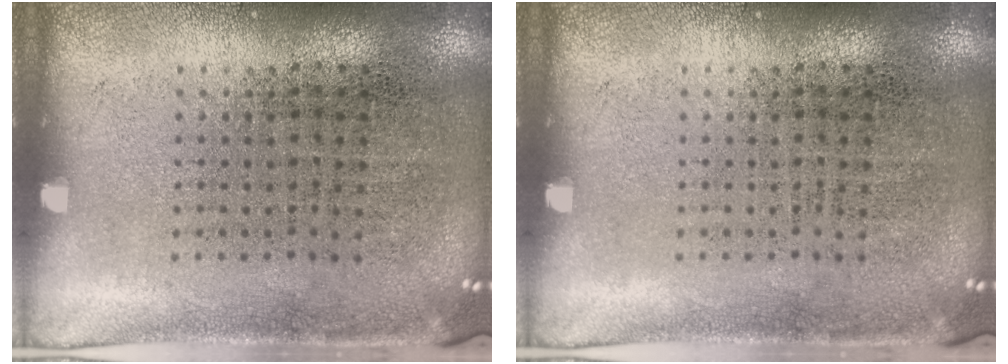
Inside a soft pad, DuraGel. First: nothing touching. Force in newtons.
{"total": 0.0}